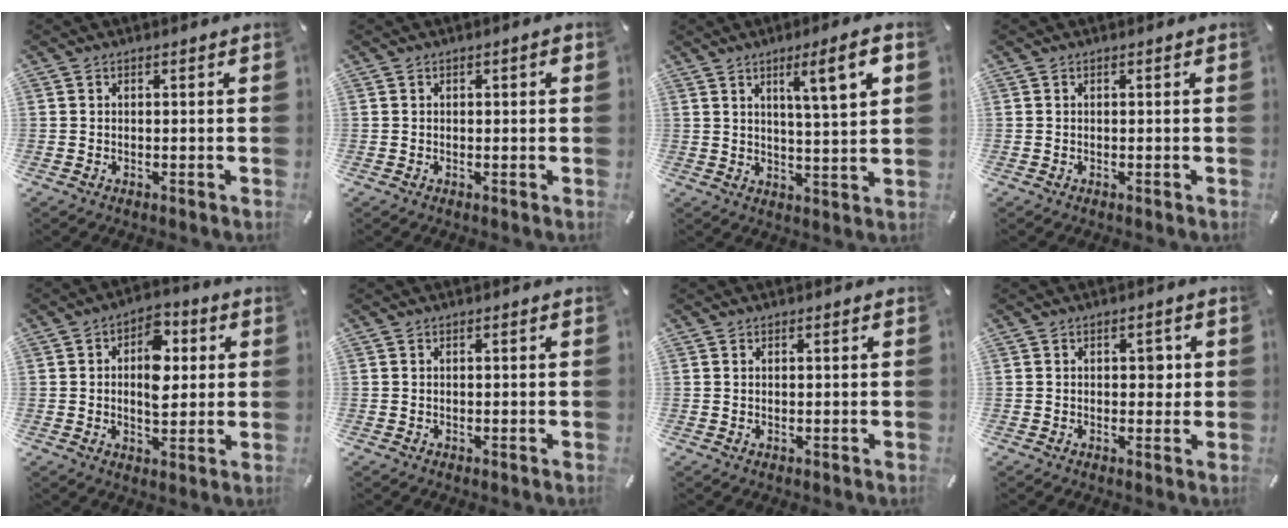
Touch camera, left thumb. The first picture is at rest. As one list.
[{"total": 1.0, "force": [0.2, 0.5, 0.9], "torque": [-0.016, 0.005, 0.001]}, {"total": 10.1, "force": [4.7, 1.1, 8.8], "torque": [-0.137, -0.014, 0.067]}, {"total": 0.0}, {"total": 10.3, "force": [1.7, 6.7, 7.6], "torque": [-0.101, 0.000, 0.027]}, {"total": 0.0}, {"total": 0.7, "force": [0.3, 0.0, 0.6], "torque": [-0.012, -0.001, 0.005]}, {"total": 3.0, "force": [0.3, 2.0, 2.2], "torque": [-0.020, -0.001, -0.003]}]